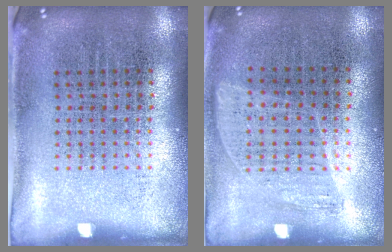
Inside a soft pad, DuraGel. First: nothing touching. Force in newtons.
{"total": 0.5, "press": 0.4, "slide": 0.4}